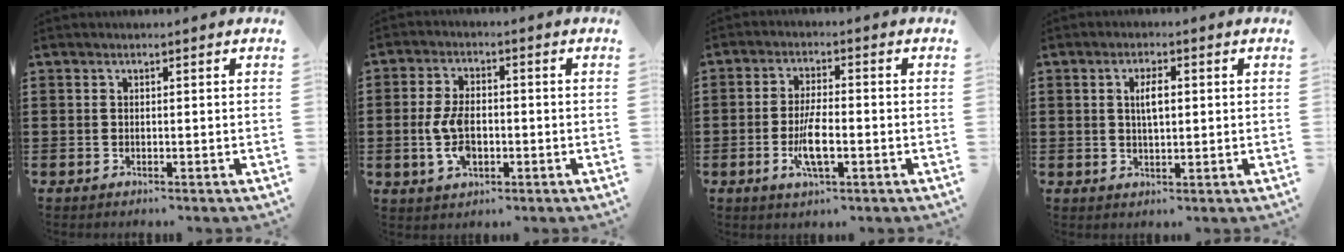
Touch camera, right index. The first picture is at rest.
{"total": 6.6, "force": [-0.9, 3.5, 5.5], "torque": [-0.127, -0.004, -0.020]}
{"total": 6.1, "force": [-1.8, 1.8, 5.5], "torque": [-0.119, -0.007, -0.037]}
{"total": 3.5, "force": [0.5, 1.1, 3.3], "torque": [-0.057, 0.001, 0.004]}